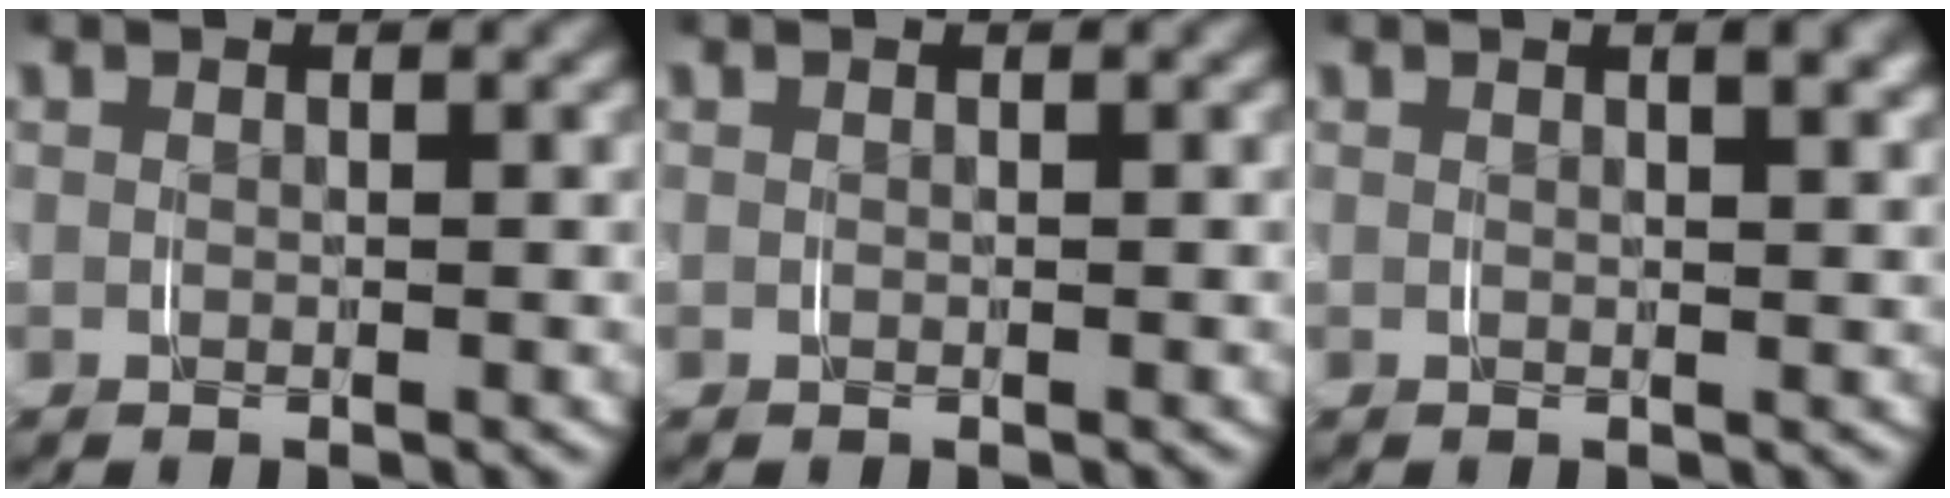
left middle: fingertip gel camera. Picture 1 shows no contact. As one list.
[{"total": 0.0}, {"total": 2.0, "force": [1.2, 0.1, 1.6], "torque": [-0.016, 0.003, 0.017]}]